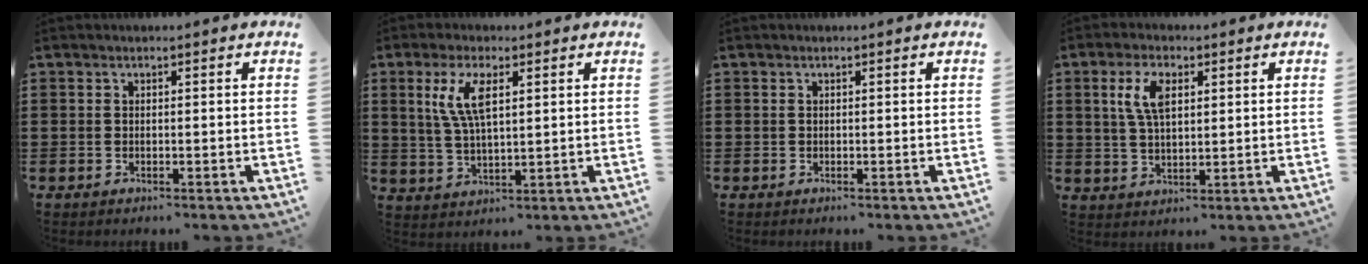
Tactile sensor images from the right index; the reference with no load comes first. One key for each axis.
{"total": 6.9, "fx": 2.4, "fy": 2.3, "fz": 6.0, "tx": -0.134, "ty": 0.004, "tz": 0.038}
{"total": 0.0}
{"total": 6.2, "fx": 2.0, "fy": 2.9, "fz": 5.1, "tx": -0.110, "ty": 0.012, "tz": 0.035}